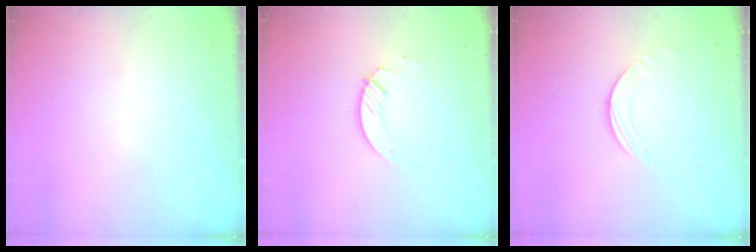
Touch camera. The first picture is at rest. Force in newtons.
{"total": 2.8, "press": 2.8, "slide": 0.3}
{"total": 2.0, "press": 2.0, "slide": 0.2}